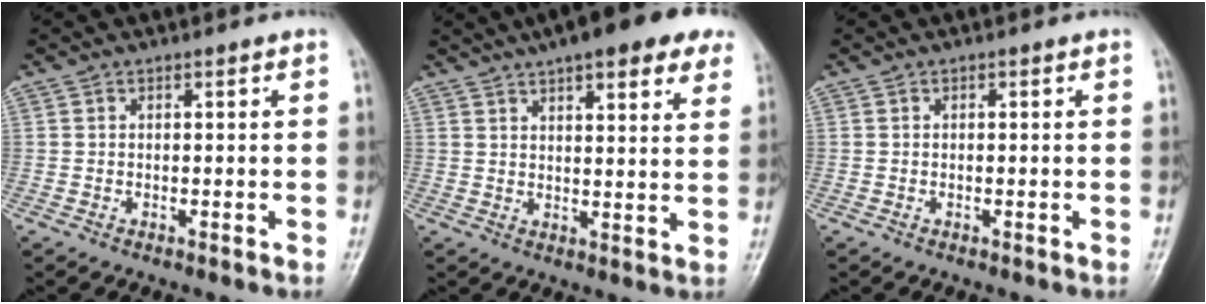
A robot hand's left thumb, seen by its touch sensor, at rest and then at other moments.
{"total": 16.5, "force": [10.7, 4.9, 11.6], "torque": [-0.140, -0.005, 0.134]}
{"total": 0.0}